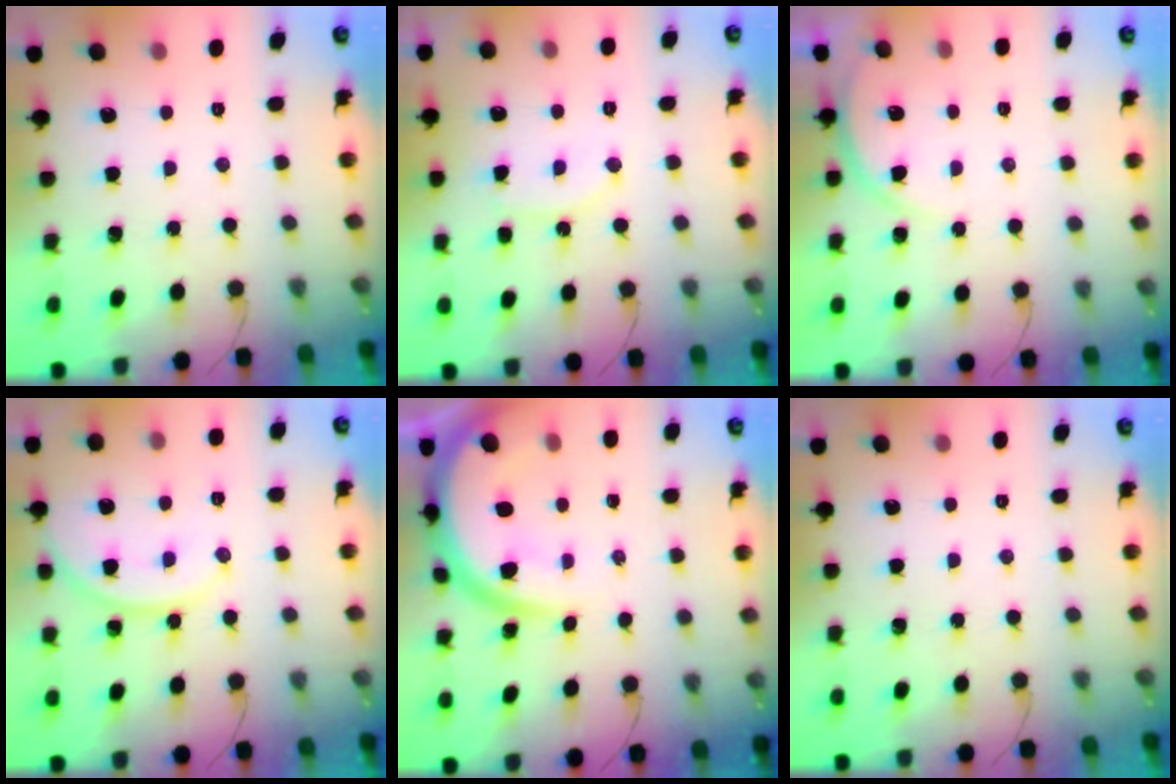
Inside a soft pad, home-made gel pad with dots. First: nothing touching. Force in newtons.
{"total": 8.5, "press": 8.5, "slide": 0.4}
{"total": 5.4, "press": 5.4, "slide": 0.3}
{"total": 10.6, "press": 10.5, "slide": 0.5}
{"total": 13.2, "press": 13.2, "slide": 1.4}
{"total": 0.0}